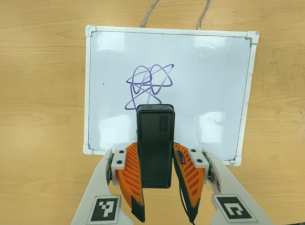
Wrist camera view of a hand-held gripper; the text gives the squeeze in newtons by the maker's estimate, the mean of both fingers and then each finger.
{"total": 4.4, "left": 3.1, "right": 5.8}